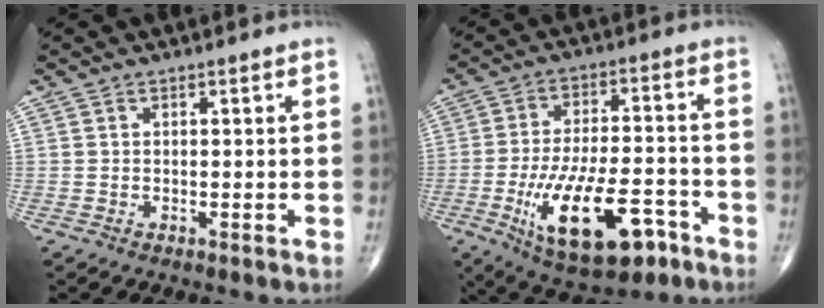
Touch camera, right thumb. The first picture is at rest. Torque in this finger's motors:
{"motor_torque": [1.78, 1.96, 0.98, 0.54, 0.53]}